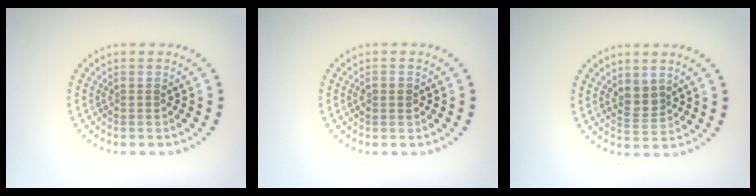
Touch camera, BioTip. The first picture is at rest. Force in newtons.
{"total": 1.3, "press": 1.3, "slide": 0.1}
{"total": 2.0, "press": 1.8, "slide": 0.9}